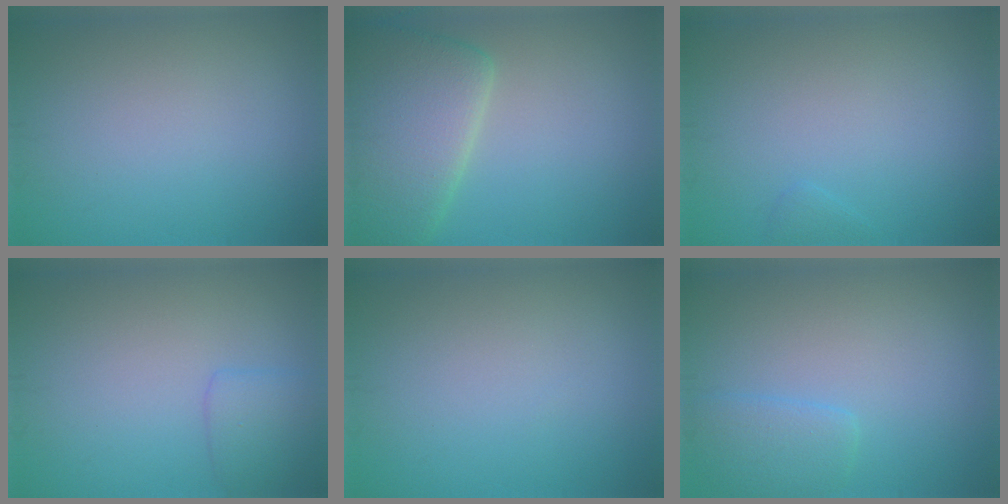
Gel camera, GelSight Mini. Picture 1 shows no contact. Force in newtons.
{"total": 7.4, "press": 7.4, "slide": 0.7}
{"total": 0.6, "press": 0.6, "slide": 0.1}
{"total": 2.0, "press": 1.9, "slide": 0.1}
{"total": 0.0}
{"total": 2.4, "press": 2.3, "slide": 0.2}